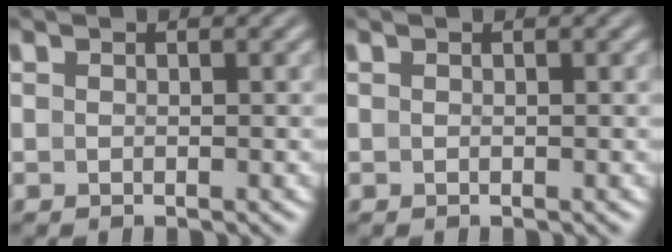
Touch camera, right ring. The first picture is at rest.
{"total": 0.0}